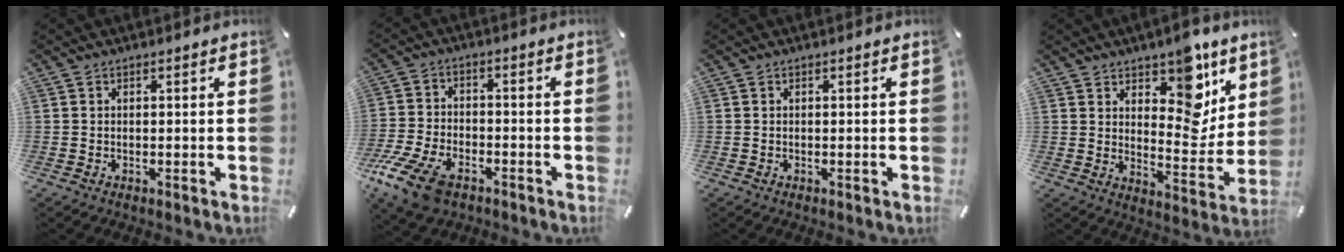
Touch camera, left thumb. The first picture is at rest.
{"total": 11.1, "force": [-7.0, 5.8, 6.3], "torque": [-0.140, 0.029, -0.133]}
{"total": 0.0}
{"total": 13.5, "force": [8.5, 7.6, 7.3], "torque": [-0.060, -0.080, 0.144]}